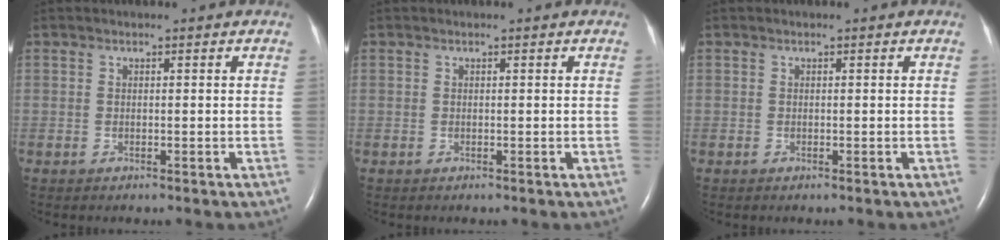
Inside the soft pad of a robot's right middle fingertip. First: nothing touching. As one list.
[{"total": 0.0}, {"total": 0.0}]